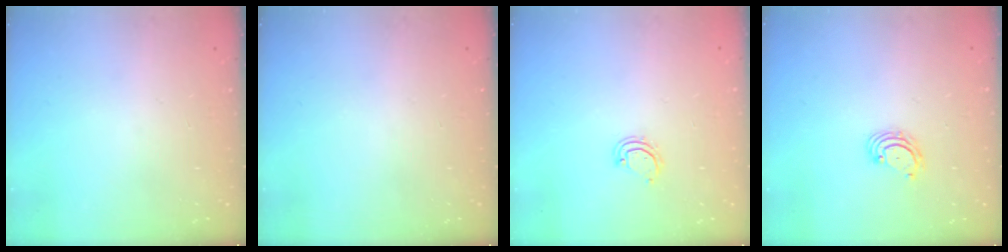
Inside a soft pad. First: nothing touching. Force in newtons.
{"total": 0.0}
{"total": 3.7, "press": 3.7, "slide": 0.2}
{"total": 3.3, "press": 3.3, "slide": 0.4}